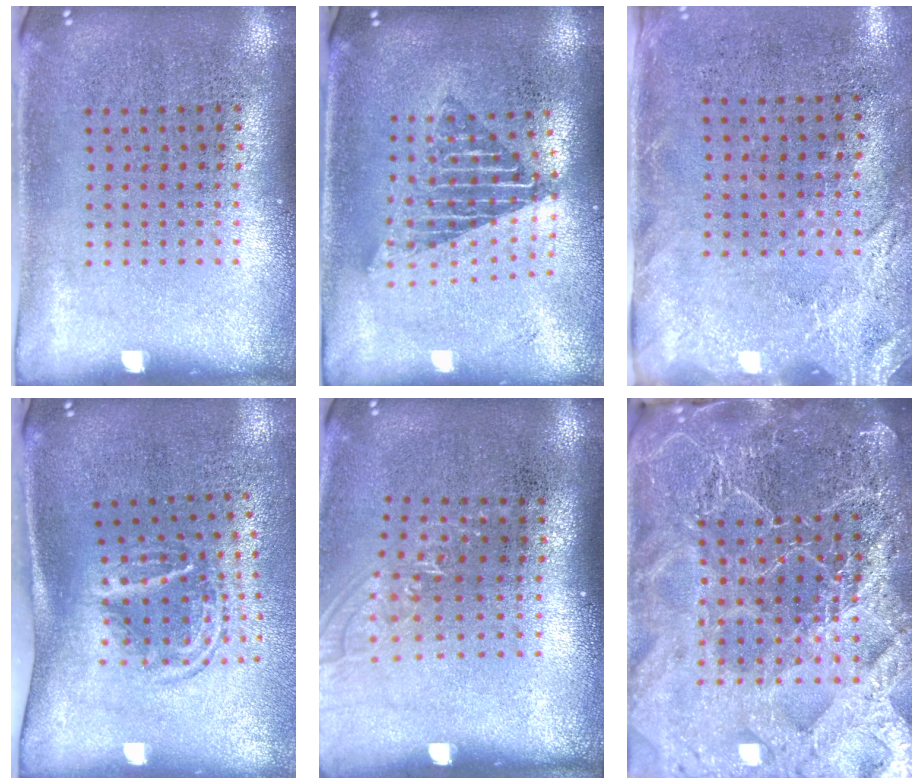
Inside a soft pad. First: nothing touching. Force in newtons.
{"total": 1.7, "press": 1.3, "slide": 1.0}
{"total": 2.6, "press": 2.1, "slide": 1.5}
{"total": 1.8, "press": 1.2, "slide": 1.3}
{"total": 1.1, "press": 0.9, "slide": 0.6}
{"total": 6.3, "press": 5.4, "slide": 3.2}